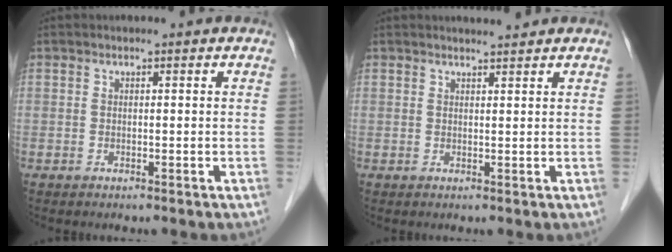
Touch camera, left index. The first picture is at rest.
{"total": 2.0, "force": [2.0, -0.1, 0.5], "torque": [-0.008, 0.002, 0.032]}